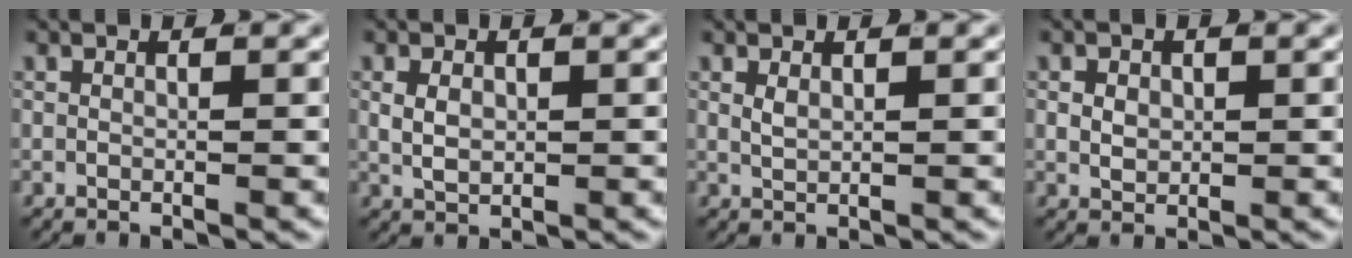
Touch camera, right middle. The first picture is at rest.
{"total": 2.2, "force": [0.2, 1.5, 1.6], "torque": [-0.033, -0.007, 0.013]}
{"total": 0.9, "force": [0.5, 0.1, 0.7], "torque": [-0.016, -0.009, 0.018]}
{"total": 1.5, "force": [0.2, 1.0, 1.0], "torque": [-0.018, -0.008, 0.013]}